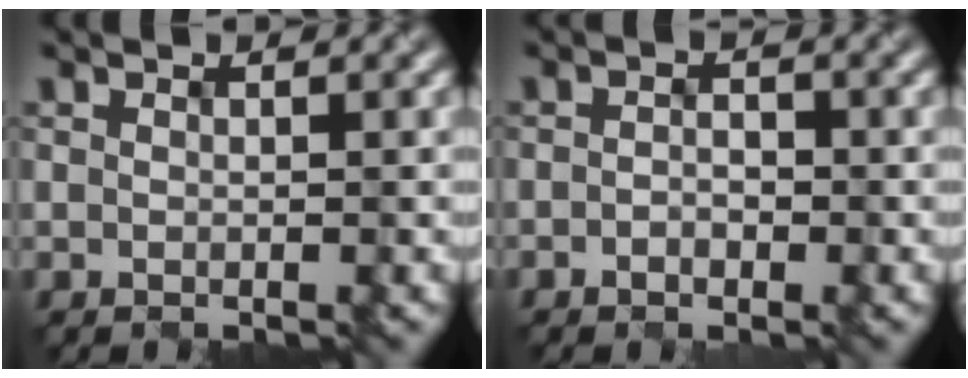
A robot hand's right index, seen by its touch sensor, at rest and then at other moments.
{"total": 1.7, "force": [-0.6, 1.2, 1.2], "torque": [-0.015, 0.001, -0.012]}